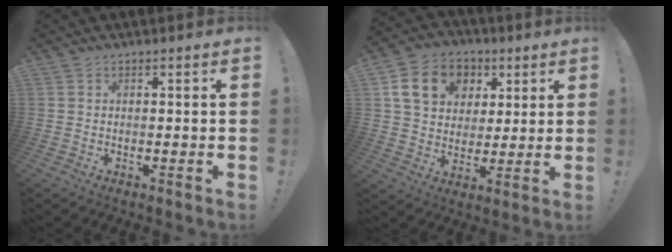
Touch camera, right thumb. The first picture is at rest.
{"total": 15.0, "force": [5.6, 12.0, 7.1], "torque": [-0.095, -0.015, 0.114]}